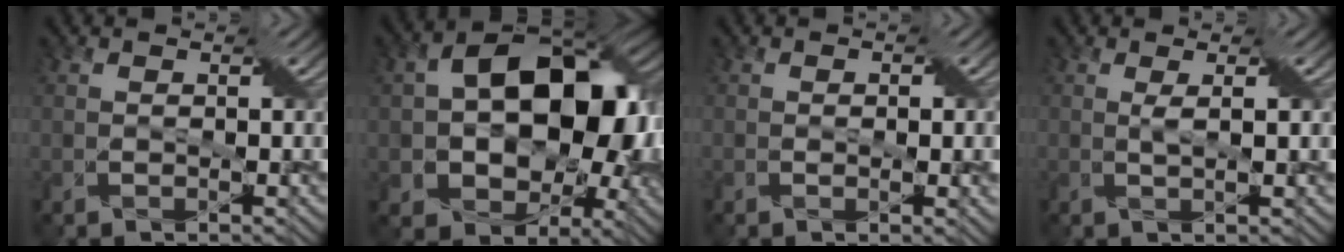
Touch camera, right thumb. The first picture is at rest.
{"total": 17.1, "force": [0.8, 11.5, 12.5], "torque": [-0.179, -0.013, 0.021]}
{"total": 2.8, "force": [0.1, 0.8, 2.7], "torque": [-0.039, 0.001, 0.003]}
{"total": 1.6, "force": [0.3, -0.1, 1.6], "torque": [-0.031, 0.004, 0.003]}